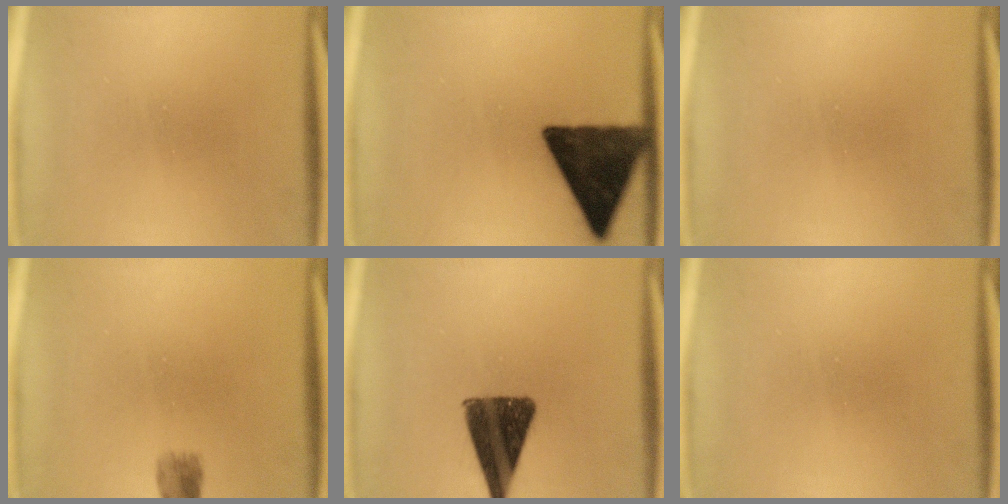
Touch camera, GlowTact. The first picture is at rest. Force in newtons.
{"total": 12.2}
{"total": 0.0}
{"total": 1.3}
{"total": 10.2}
{"total": 0.0}